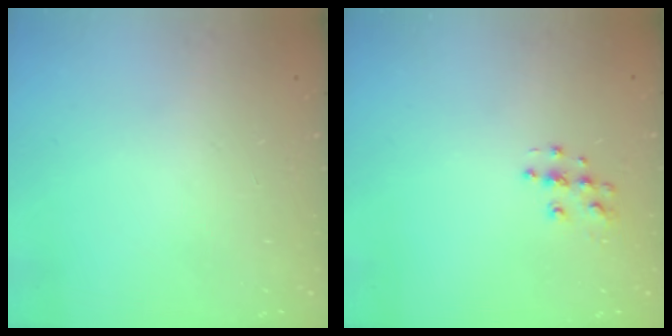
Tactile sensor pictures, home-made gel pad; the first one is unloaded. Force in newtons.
{"total": 5.9, "press": 5.9, "slide": 0.1}